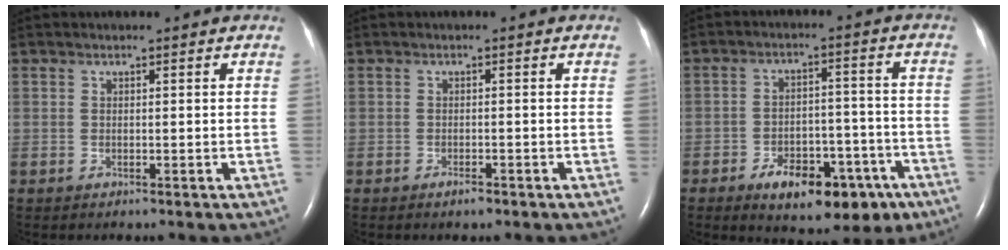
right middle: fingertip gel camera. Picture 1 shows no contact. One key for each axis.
{"total": 1.2, "fx": -0.9, "fy": 0.3, "fz": 0.8, "tx": -0.017, "ty": -0.002, "tz": -0.012}
{"total": 12.8, "fx": -7.6, "fy": 6.1, "fz": 8.3, "tx": -0.105, "ty": 0.017, "tz": -0.103}